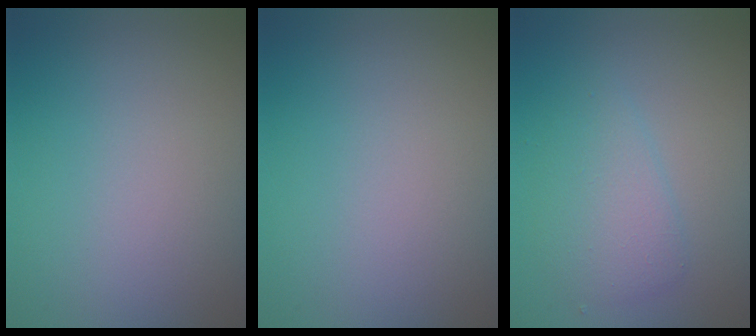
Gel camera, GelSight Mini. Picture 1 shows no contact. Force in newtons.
{"total": 0.0}
{"total": 2.7, "press": 2.7, "slide": 0.0}